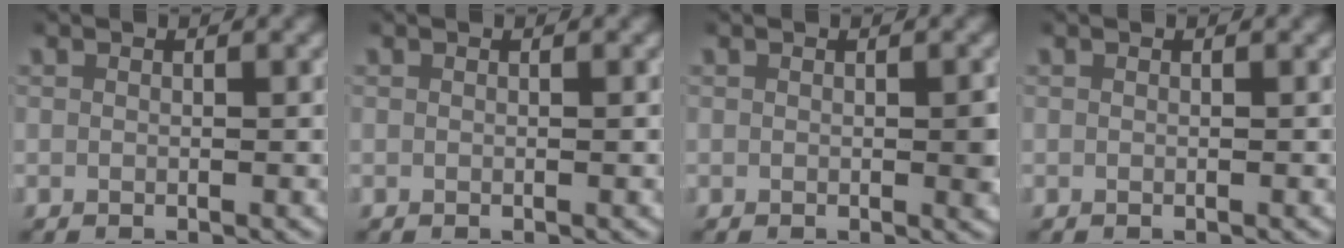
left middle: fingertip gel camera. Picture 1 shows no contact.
{"total": 0.0}
{"total": 0.8, "force": [0.1, 0.3, 0.8], "torque": [-0.008, -0.003, 0.002]}
{"total": 0.0}